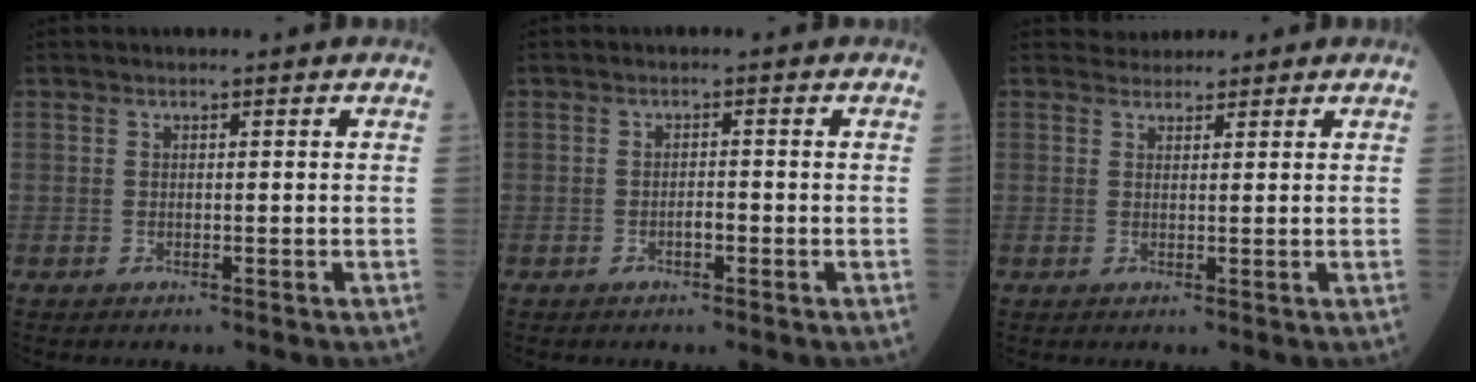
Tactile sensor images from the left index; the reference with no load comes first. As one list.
[{"total": 1.4, "force": [-0.7, 0.4, 1.1], "torque": [-0.017, 0.003, -0.011]}, {"total": 2.4, "force": [2.2, 1.0, 0.0], "torque": [-0.002, 0.017, 0.034]}]